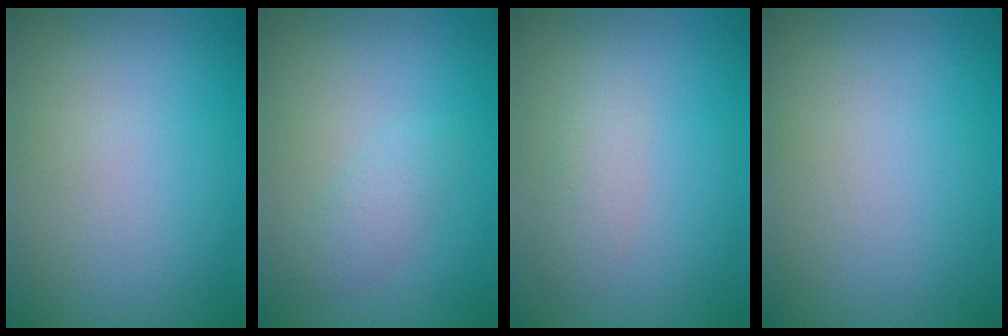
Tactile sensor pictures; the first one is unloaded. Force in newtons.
{"total": 1.8, "press": 1.8, "slide": 0.1}
{"total": 2.0, "press": 2.0, "slide": 0.0}
{"total": 0.0}